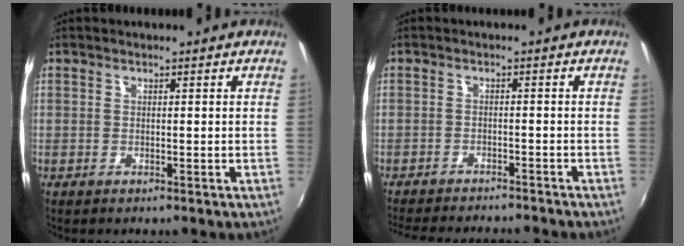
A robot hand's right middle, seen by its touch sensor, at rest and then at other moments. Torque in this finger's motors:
{"motor_torque": [0.96, -1.18, 0.17, 0.08]}